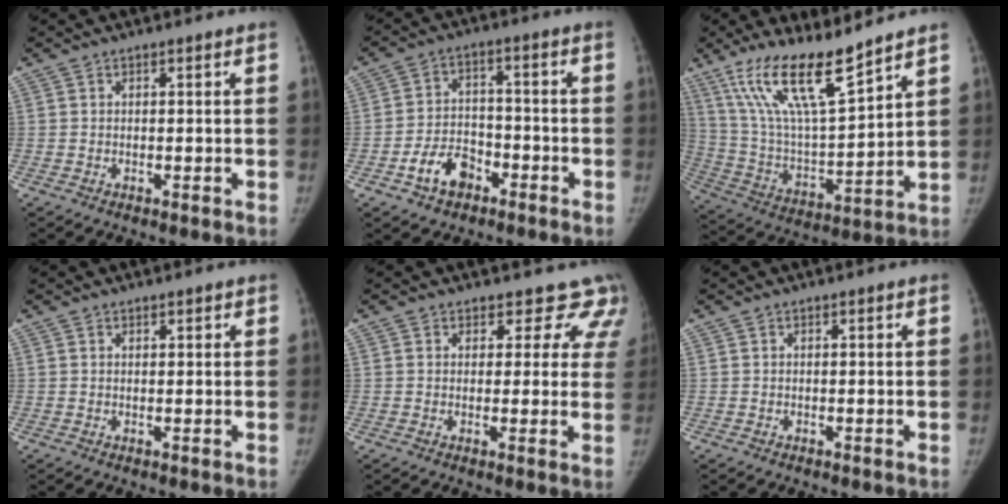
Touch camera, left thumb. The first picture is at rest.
{"total": 7.9, "force": [-4.3, 5.3, 4.0], "torque": [-0.055, 0.033, -0.073]}
{"total": 17.8, "force": [12.6, 3.4, 12.0], "torque": [-0.207, -0.064, 0.248]}
{"total": 0.7, "force": [0.6, 0.4, 0.3], "torque": [-0.002, -0.004, 0.007]}
{"total": 9.1, "force": [7.5, 5.0, 0.9], "torque": [0.051, -0.031, 0.055]}
{"total": 0.0}